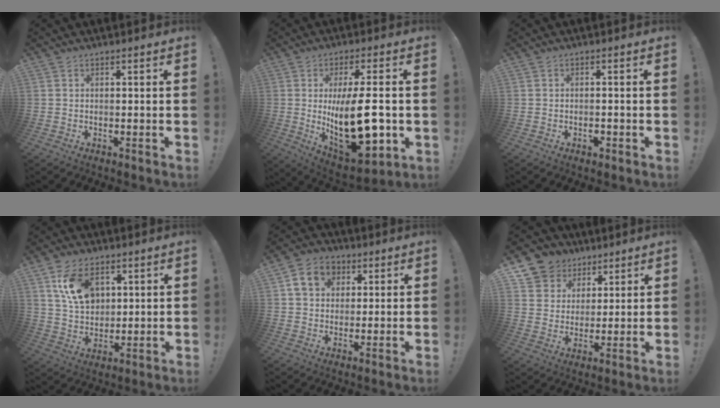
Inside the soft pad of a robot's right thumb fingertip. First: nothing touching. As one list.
[{"total": 21.2, "force": [-0.9, 8.8, 19.2], "torque": [-0.311, -0.018, -0.008]}, {"total": 0.5, "force": [-0.4, 0.3, 0.2], "torque": [-0.001, 0.001, -0.007]}, {"total": 12.4, "force": [5.6, 8.0, 7.7], "torque": [-0.125, -0.010, 0.111]}, {"total": 10.7, "force": [4.1, 8.5, 5.0], "torque": [-0.071, -0.005, 0.082]}, {"total": 9.1, "force": [4.9, 7.6, 1.4], "torque": [-0.021, -0.035, 0.101]}]